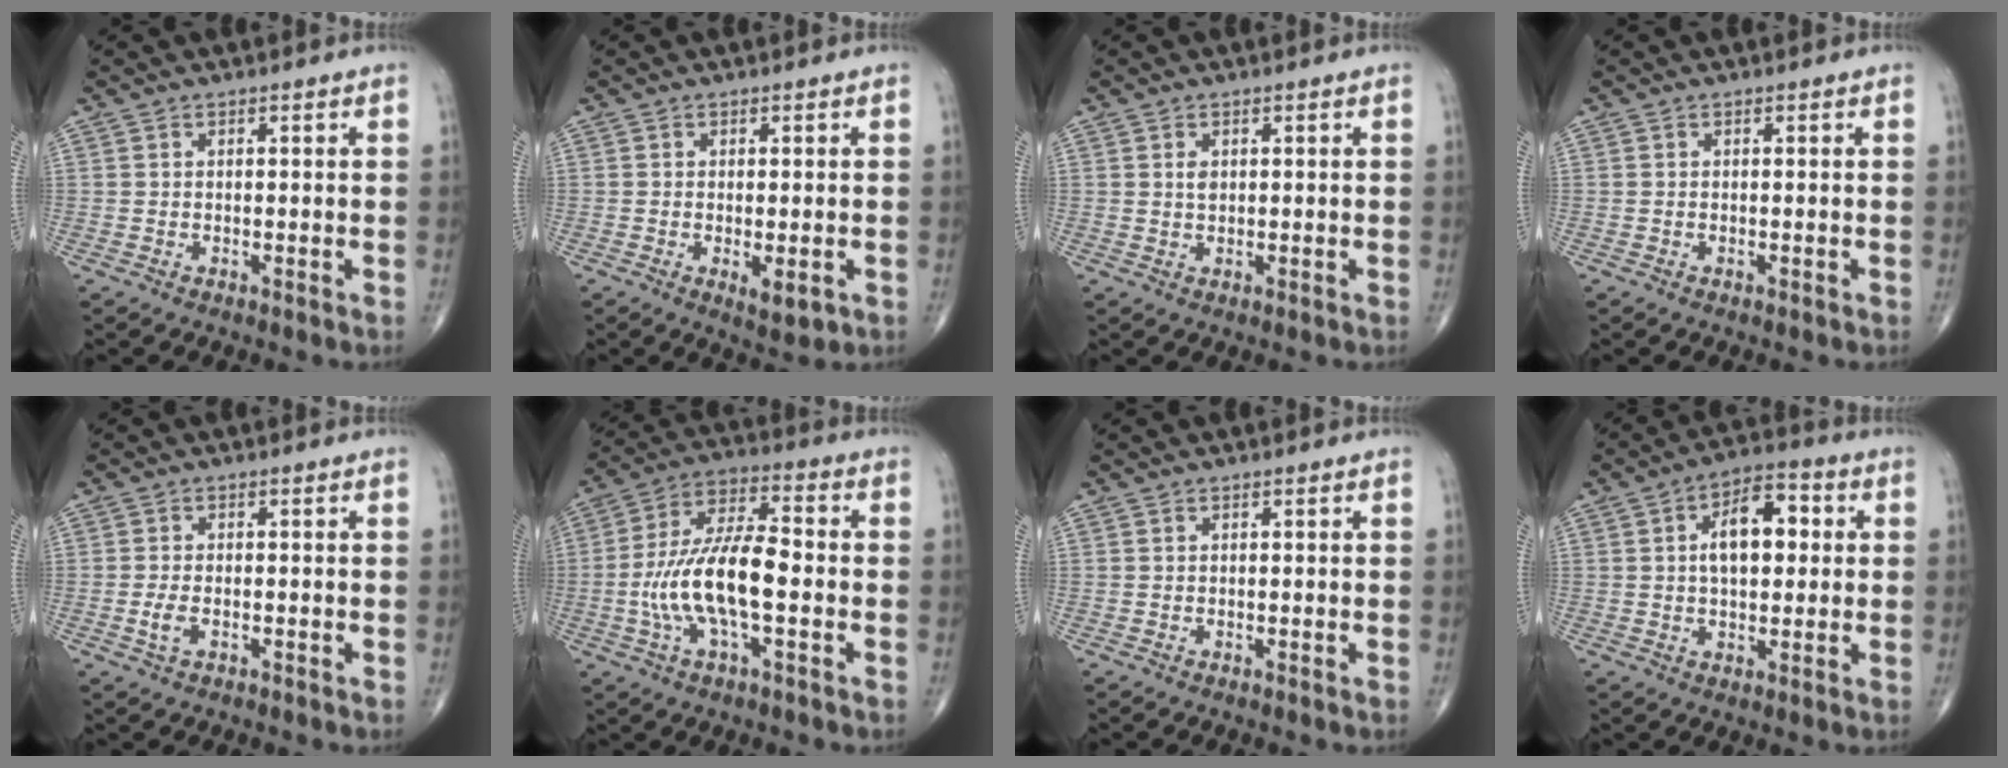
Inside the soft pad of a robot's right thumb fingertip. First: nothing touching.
{"total": 3.9, "force": [-1.1, 1.5, 3.4], "torque": [-0.050, -0.010, -0.012]}
{"total": 1.5, "force": [0.5, 0.9, 1.1], "torque": [-0.017, -0.004, 0.010]}
{"total": 0.0}
{"total": 2.5, "force": [-0.7, 1.3, 2.0], "torque": [-0.042, 0.004, -0.013]}
{"total": 15.5, "force": [-2.7, 5.9, 14.1], "torque": [-0.277, 0.034, -0.054]}
{"total": 0.0}
{"total": 10.8, "force": [1.8, 5.9, 8.8], "torque": [-0.119, 0.016, 0.023]}